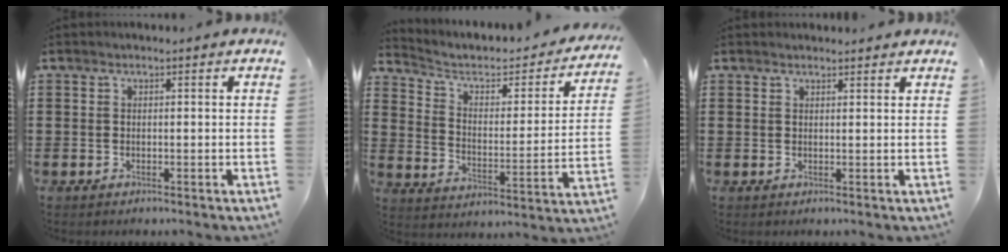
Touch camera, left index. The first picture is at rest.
{"total": 4.3, "force": [2.9, 2.3, 2.1], "torque": [-0.061, -0.018, 0.041]}
{"total": 1.3, "force": [1.2, 0.2, 0.2], "torque": [-0.006, 0.000, 0.024]}